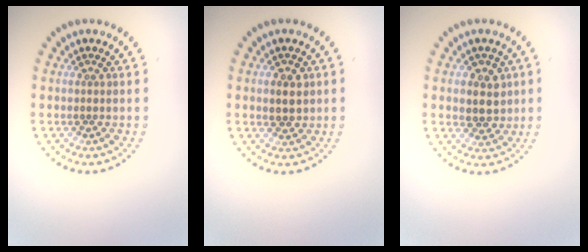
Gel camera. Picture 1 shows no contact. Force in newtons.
{"total": 2.0, "press": 2.0, "slide": 0.4}
{"total": 2.8, "press": 2.7, "slide": 0.9}